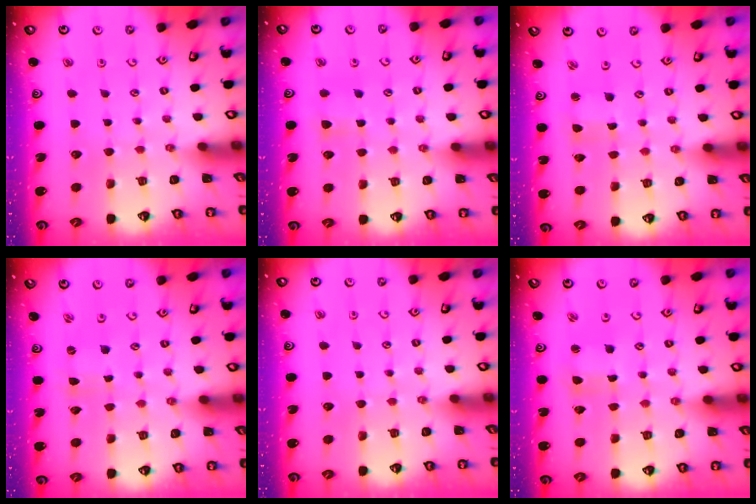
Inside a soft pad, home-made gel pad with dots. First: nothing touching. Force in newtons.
{"total": 5.0, "press": 4.9, "slide": 0.5}
{"total": 2.1, "press": 2.1, "slide": 0.3}
{"total": 0.0}
{"total": 0.0}
{"total": 1.4, "press": 1.3, "slide": 0.3}